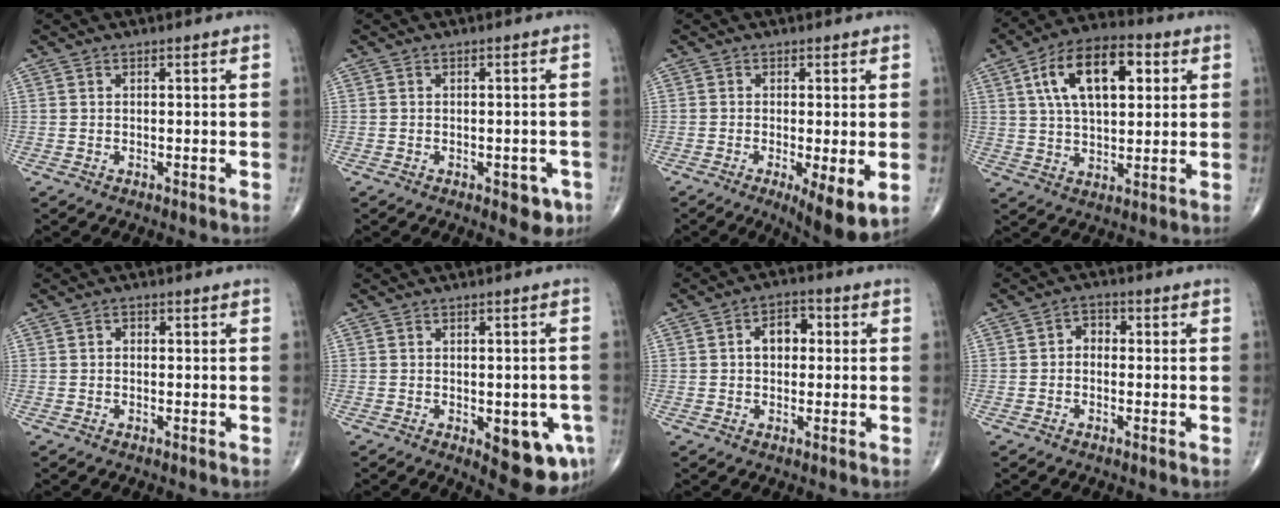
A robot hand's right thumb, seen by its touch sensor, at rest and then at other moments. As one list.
[{"total": 4.0, "force": [-1.9, 2.2, 2.8], "torque": [-0.014, 0.006, -0.019]}, {"total": 8.1, "force": [-2.2, 2.2, 7.5], "torque": [-0.116, -0.023, -0.033]}, {"total": 16.0, "force": [5.0, 8.2, 12.7], "torque": [-0.195, 0.006, 0.079]}, {"total": 0.9, "force": [0.0, 0.7, 0.5], "torque": [0.000, 0.004, -0.004]}, {"total": 10.3, "force": [-3.5, 4.4, 8.6], "torque": [-0.078, 0.002, -0.033]}, {"total": 5.8, "force": [0.6, 4.1, 4.1], "torque": [-0.048, 0.017, 0.002]}, {"total": 2.9, "force": [-0.2, 2.3, 1.8], "torque": [-0.008, 0.014, -0.015]}]